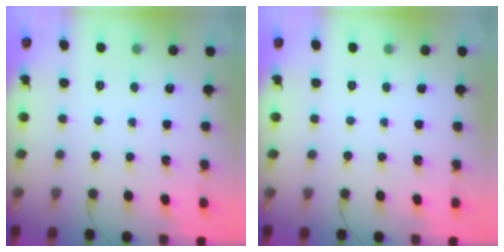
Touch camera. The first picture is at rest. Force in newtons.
{"total": 0.0}